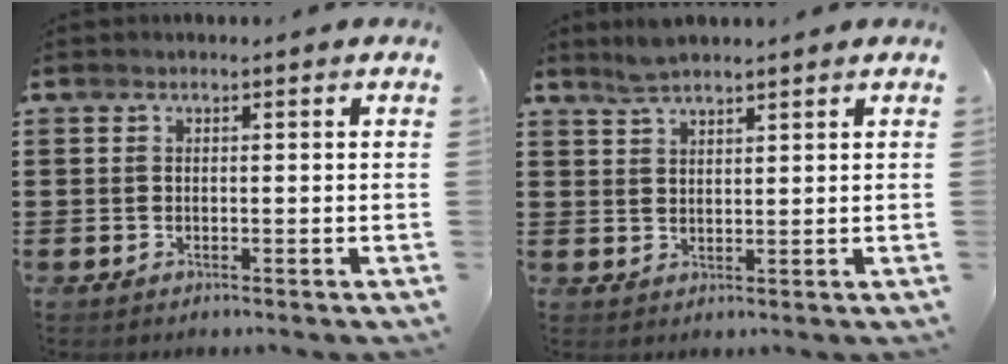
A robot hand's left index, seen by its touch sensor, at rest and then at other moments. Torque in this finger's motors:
{"motor_torque": [0.24, 0.49, -0.02, -0.09]}